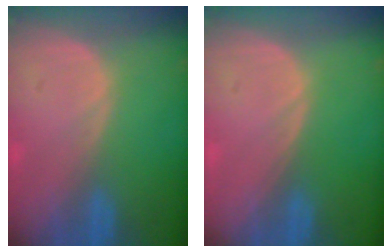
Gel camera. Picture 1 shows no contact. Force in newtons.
{"total": 0.0}